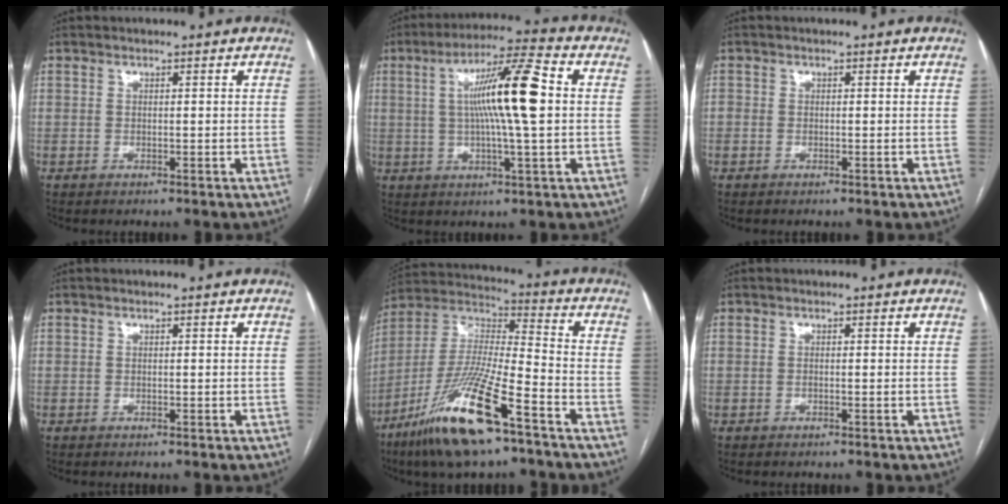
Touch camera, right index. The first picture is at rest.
{"total": 13.0, "force": [1.5, 0.2, 13.0], "torque": [-0.224, 0.013, 0.022]}
{"total": 0.7, "force": [0.0, 0.7, 0.2], "torque": [0.004, 0.003, -0.002]}
{"total": 0.0}
{"total": 19.4, "force": [-11.5, 2.4, 15.4], "torque": [-0.344, -0.040, -0.216]}
{"total": 0.0}